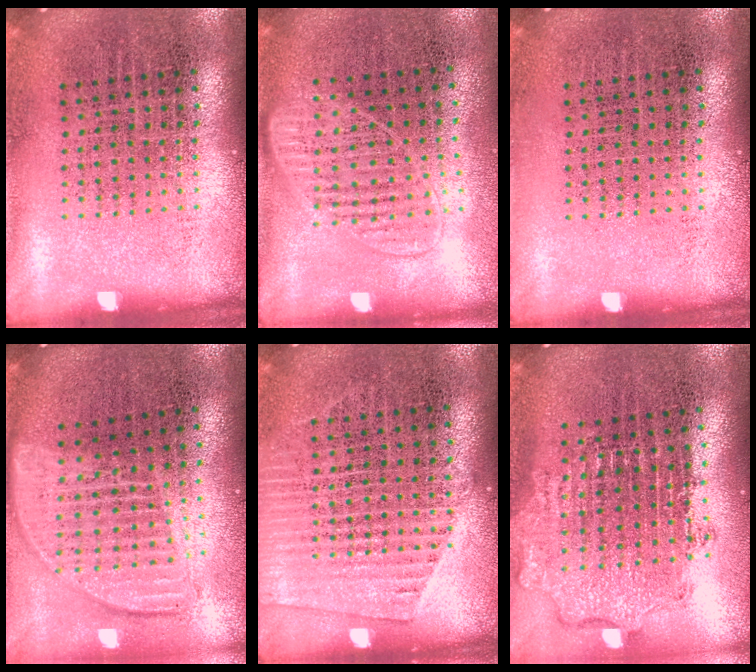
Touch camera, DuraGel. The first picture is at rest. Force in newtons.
{"total": 1.4, "press": 1.3, "slide": 0.6}
{"total": 0.0}
{"total": 1.8, "press": 1.6, "slide": 0.9}
{"total": 1.7, "press": 1.6, "slide": 0.3}
{"total": 1.9, "press": 1.4, "slide": 1.2}